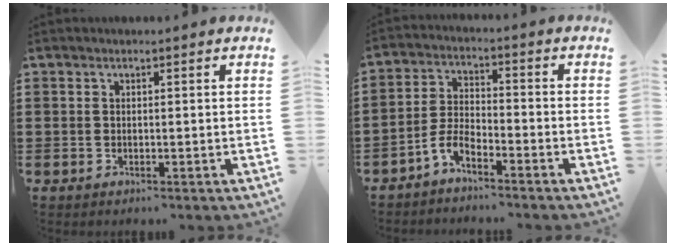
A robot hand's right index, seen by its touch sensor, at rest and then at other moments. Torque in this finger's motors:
{"motor_torque": [0.13, 0.33, 0.12, 0.10]}